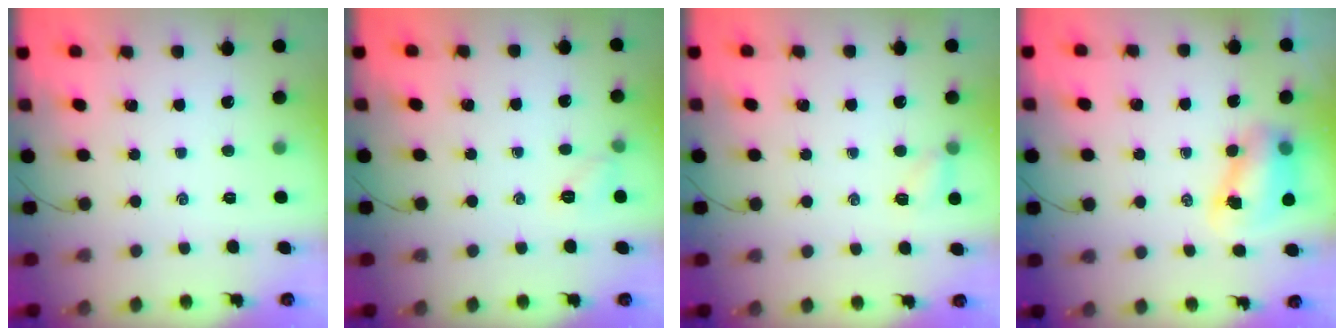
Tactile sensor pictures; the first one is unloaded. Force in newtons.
{"total": 5.8, "press": 5.5, "slide": 1.7}
{"total": 4.2, "press": 4.0, "slide": 1.1}
{"total": 7.4, "press": 7.3, "slide": 1.1}